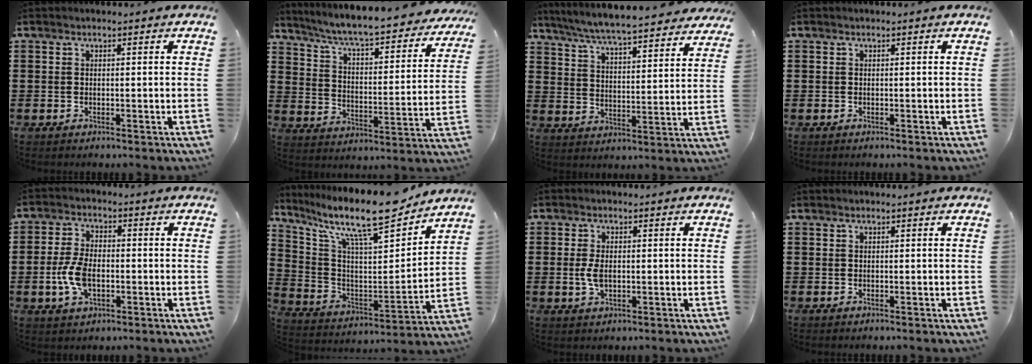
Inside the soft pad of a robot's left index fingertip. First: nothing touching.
{"total": 6.6, "force": [5.9, -0.2, 3.0], "torque": [-0.083, -0.045, 0.094]}
{"total": 6.2, "force": [5.9, -0.4, 1.9], "torque": [-0.065, -0.044, 0.099]}
{"total": 0.0}
{"total": 6.7, "force": [-1.3, 3.6, 5.4], "torque": [-0.136, -0.005, -0.033]}
{"total": 13.0, "force": [10.6, 2.2, 7.2], "torque": [-0.157, -0.078, 0.176]}
{"total": 3.4, "force": [-0.1, 1.8, 2.9], "torque": [-0.072, -0.001, -0.007]}
{"total": 0.0}